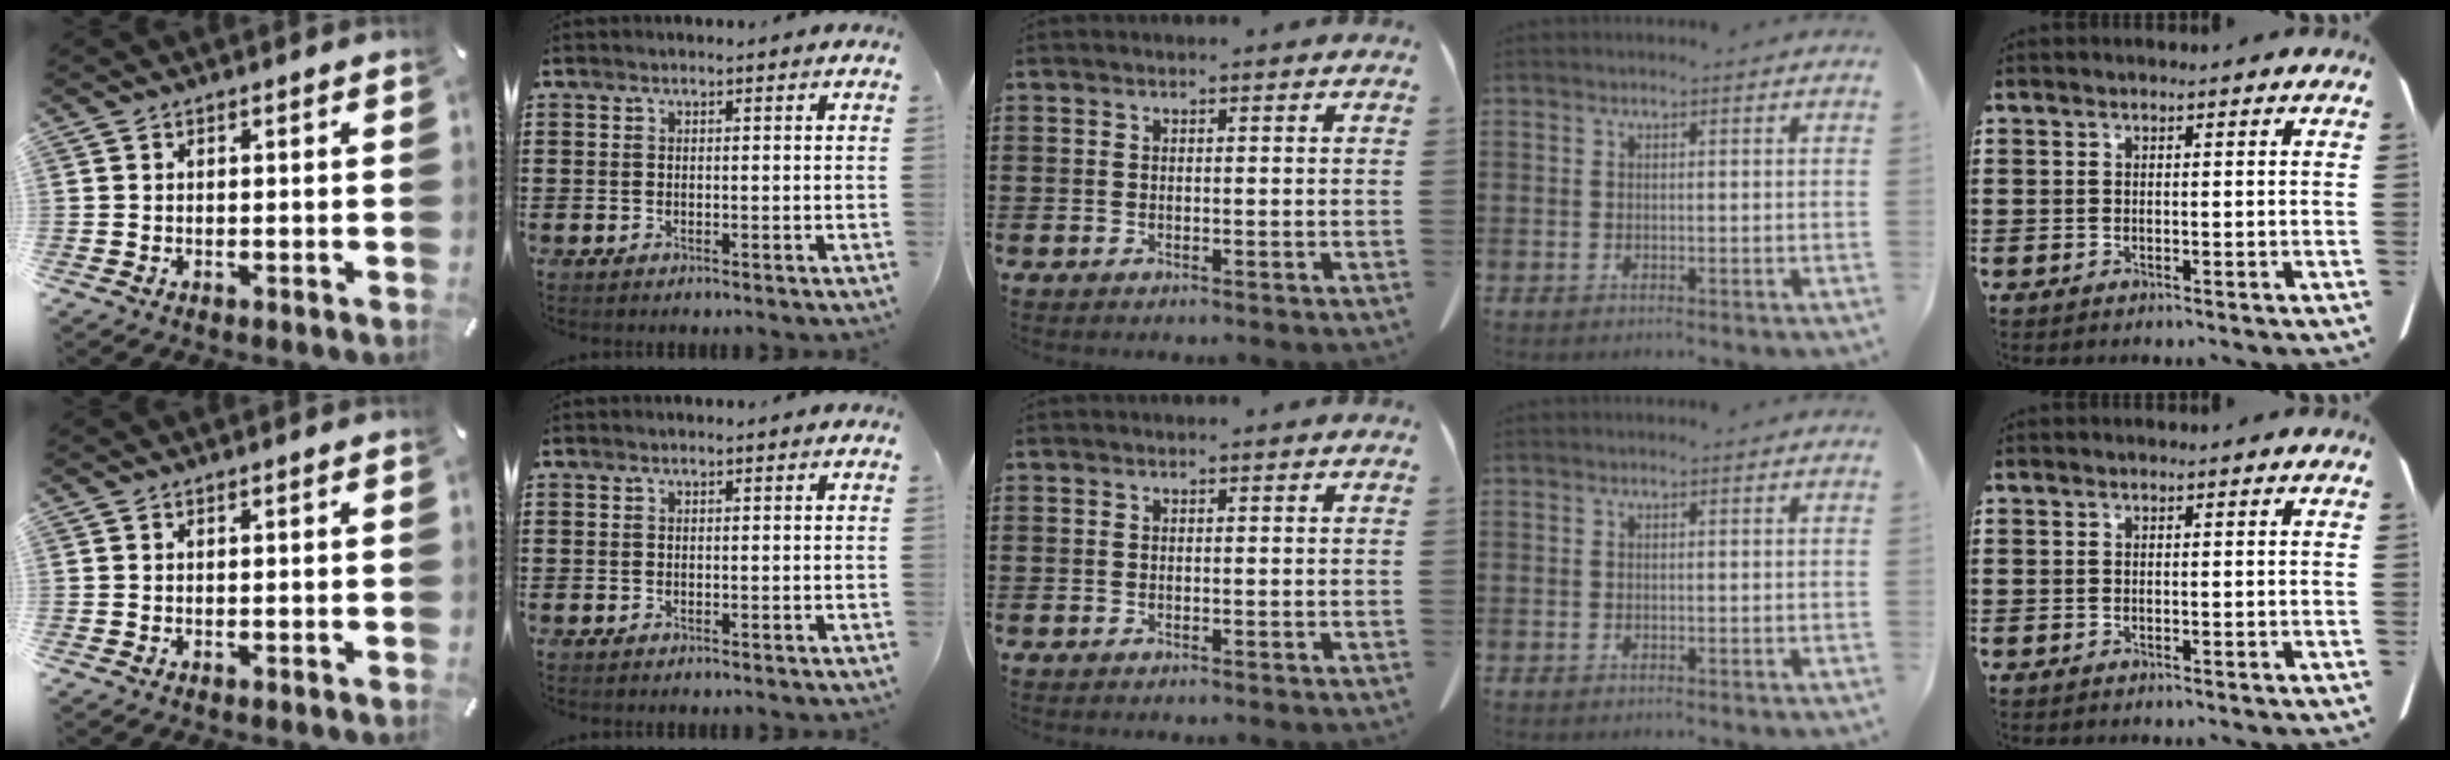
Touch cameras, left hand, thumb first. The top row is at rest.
{}